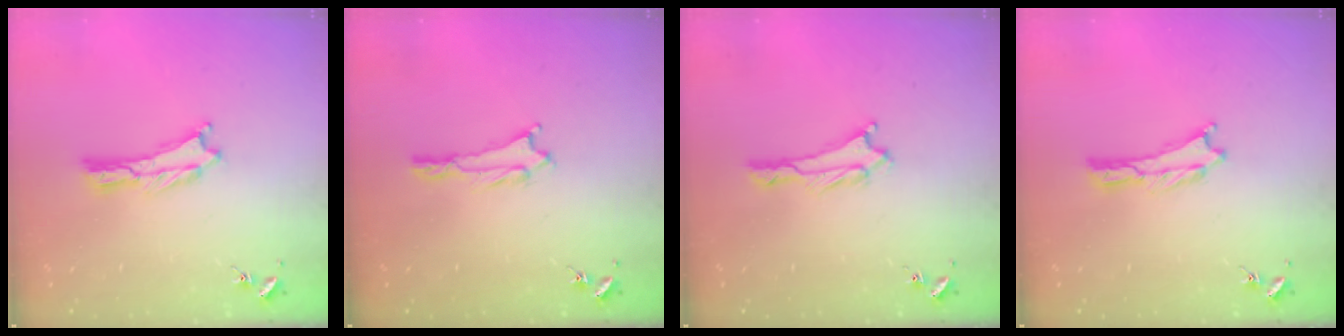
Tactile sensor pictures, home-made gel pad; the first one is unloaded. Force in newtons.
{"total": 1.0, "press": 1.0, "slide": 0.1}
{"total": 1.4, "press": 1.4, "slide": 0.2}
{"total": 0.0}